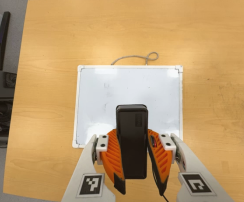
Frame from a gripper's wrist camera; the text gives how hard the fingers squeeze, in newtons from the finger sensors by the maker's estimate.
{"total": 9.0, "left": 7.7, "right": 10.4}